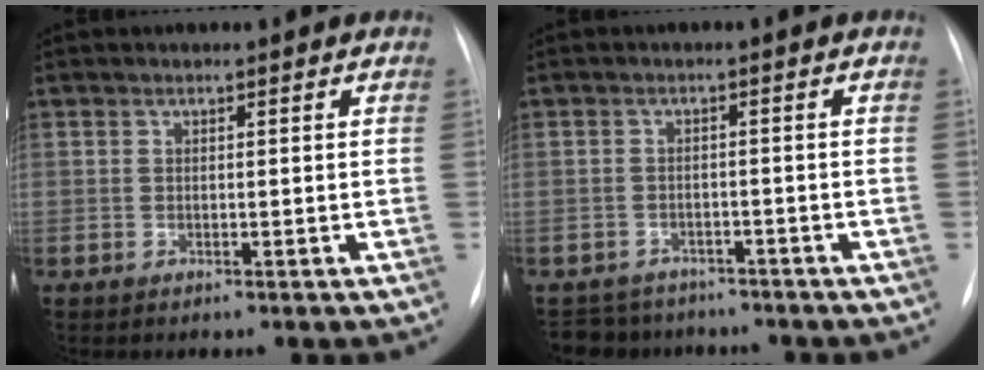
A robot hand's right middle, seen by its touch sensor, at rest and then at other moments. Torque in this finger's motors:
{"motor_torque": [0.00, -0.06, -0.02, -0.01]}